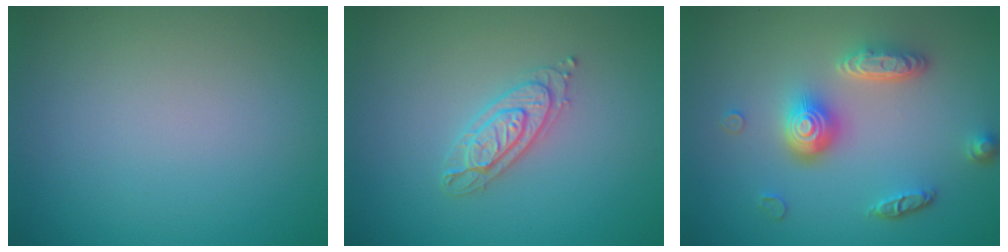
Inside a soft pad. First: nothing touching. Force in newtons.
{"total": 2.3, "press": 2.2, "slide": 0.5}
{"total": 4.7, "press": 3.6, "slide": 3.0}